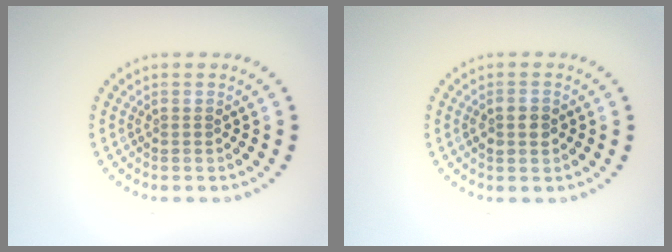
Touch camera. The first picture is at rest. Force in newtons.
{"total": 1.4, "press": 1.4, "slide": 0.1}